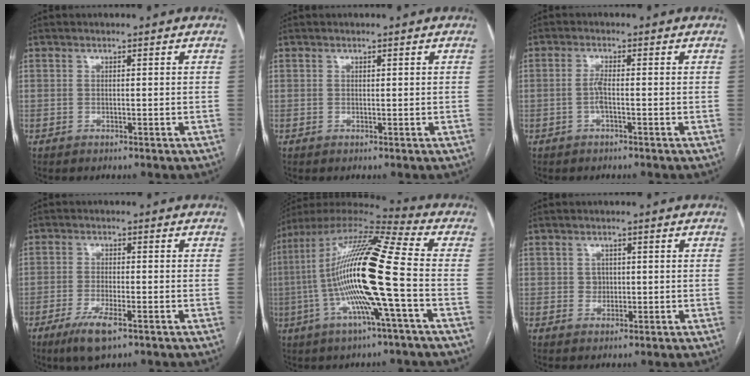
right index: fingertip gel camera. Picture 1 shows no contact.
{"total": 0.0}
{"total": 2.0, "force": [-0.6, 0.1, 1.9], "torque": [-0.039, 0.001, -0.015]}
{"total": 5.3, "force": [-3.0, 1.3, 4.2], "torque": [-0.086, -0.009, -0.049]}
{"total": 20.5, "force": [-2.8, 0.5, 20.3], "torque": [-0.390, 0.004, -0.065]}
{"total": 1.9, "force": [0.2, 1.7, 0.8], "torque": [-0.009, 0.000, 0.006]}